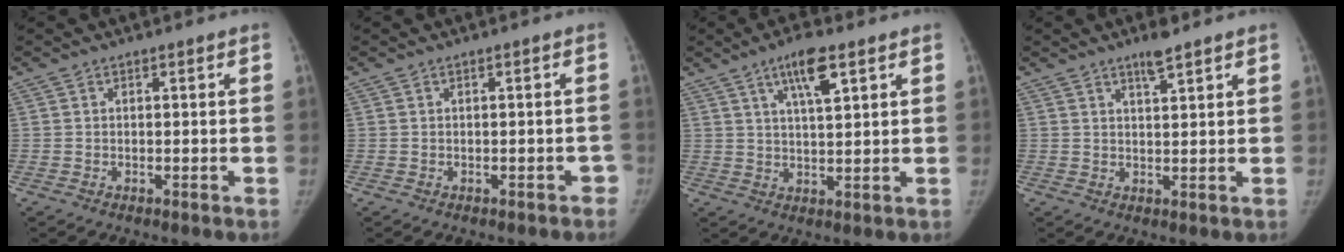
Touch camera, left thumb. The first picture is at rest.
{"total": 1.5, "force": [-0.9, 1.0, 0.7], "torque": [0.000, 0.018, -0.008]}
{"total": 7.5, "force": [4.1, 1.8, 6.1], "torque": [-0.103, -0.018, 0.073]}
{"total": 3.6, "force": [2.6, 0.4, 2.4], "torque": [-0.040, -0.016, 0.048]}